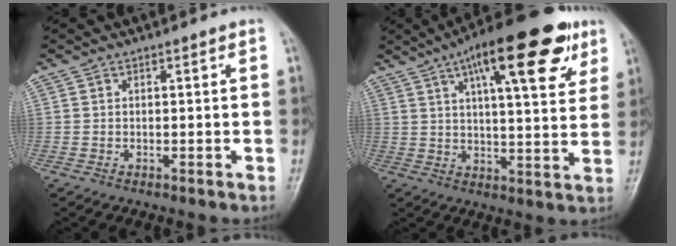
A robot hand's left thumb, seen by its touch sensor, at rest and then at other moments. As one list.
[{"total": 19.5, "force": [10.0, 6.1, 15.7], "torque": [-0.207, -0.016, 0.142]}]